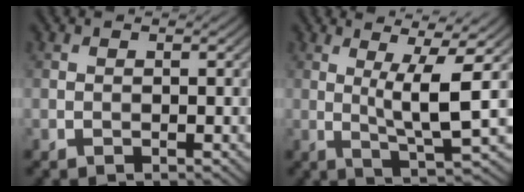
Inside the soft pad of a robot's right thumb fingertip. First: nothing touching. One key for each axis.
{"total": 7.4, "fx": 1.5, "fy": 0.9, "fz": 7.2, "tx": -0.129, "ty": 0.006, "tz": 0.030}